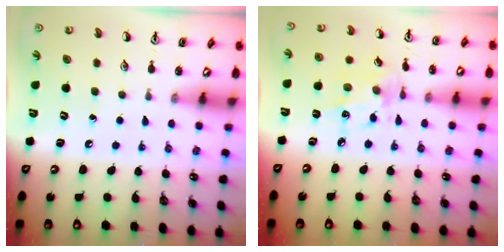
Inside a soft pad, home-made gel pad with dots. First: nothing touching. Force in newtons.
{"total": 5.9, "press": 5.8, "slide": 1.2}